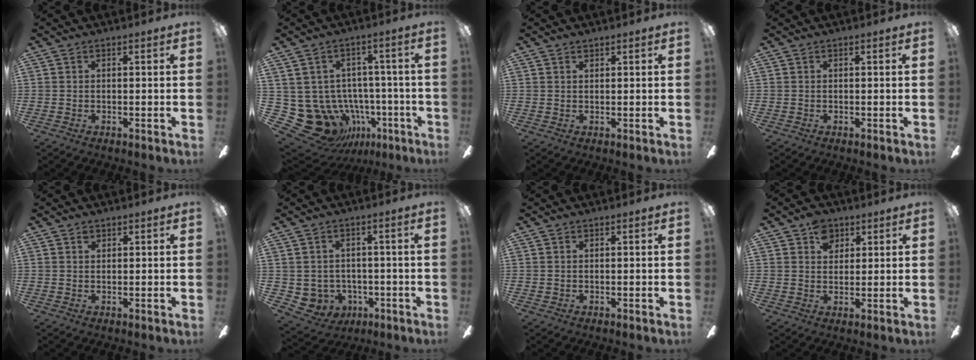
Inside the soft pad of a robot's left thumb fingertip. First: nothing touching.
{"total": 15.9, "force": [-6.3, 12.9, 6.8], "torque": [-0.173, 0.027, -0.069]}
{"total": 0.7, "force": [0.6, 0.3, 0.1], "torque": [-0.004, 0.000, 0.012]}
{"total": 0.0}
{"total": 1.1, "force": [0.9, 0.7, 0.4], "torque": [-0.009, 0.001, 0.016]}
{"total": 4.6, "force": [-0.2, 4.5, 0.5], "torque": [-0.040, -0.002, -0.001]}
{"total": 0.0}
{"total": 6.3, "force": [3.5, 4.5, 2.5], "torque": [-0.030, 0.000, 0.061]}